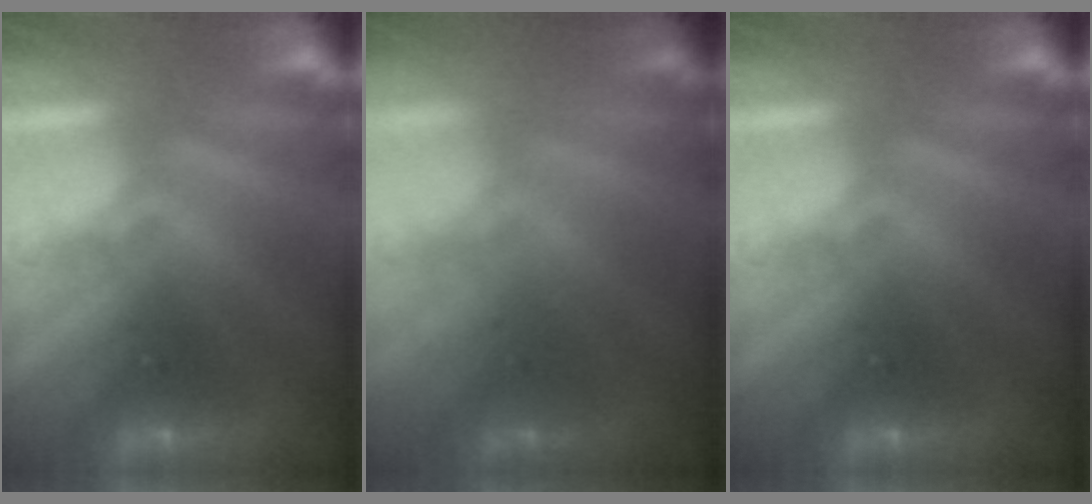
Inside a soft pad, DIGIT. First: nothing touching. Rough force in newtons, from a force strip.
{"total": 1.2}
{"total": 0.0}